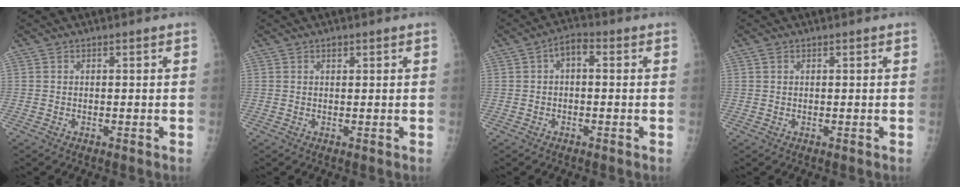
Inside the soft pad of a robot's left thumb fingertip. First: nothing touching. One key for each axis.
{"total": 0.9, "fx": 0.5, "fy": 0.6, "fz": 0.4, "tx": -0.001, "ty": -0.002, "tz": 0.008}
{"total": 3.8, "fx": 0.4, "fy": 2.2, "fz": 3.1, "tx": -0.039, "ty": 0.014, "tz": -0.005}
{"total": 0.7, "fx": 0.3, "fy": 0.5, "fz": 0.4, "tx": -0.007, "ty": 0.003, "tz": 0.005}